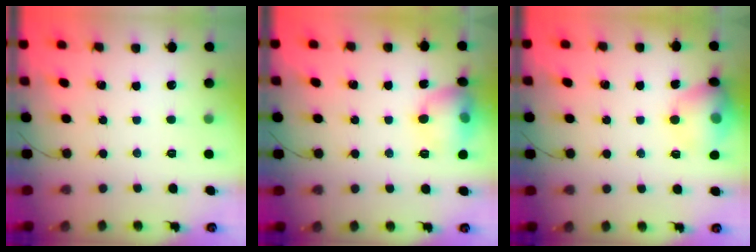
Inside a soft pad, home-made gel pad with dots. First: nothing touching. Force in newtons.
{"total": 12.2, "press": 12.0, "slide": 1.9}
{"total": 14.8, "press": 13.3, "slide": 6.5}